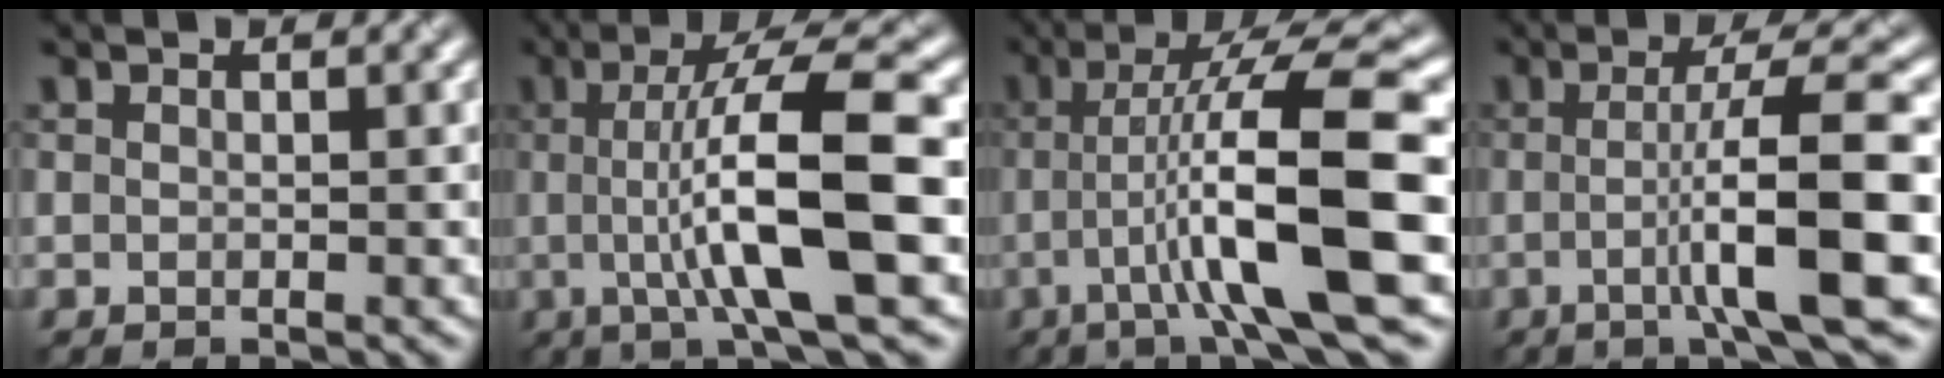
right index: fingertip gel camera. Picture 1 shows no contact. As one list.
[{"total": 10.2, "force": [-1.0, 2.2, 9.9], "torque": [-0.136, 0.011, -0.012]}, {"total": 11.1, "force": [-2.1, 1.8, 10.8], "torque": [-0.153, 0.016, -0.032]}, {"total": 8.8, "force": [-1.6, 1.4, 8.5], "torque": [-0.114, 0.007, -0.018]}]